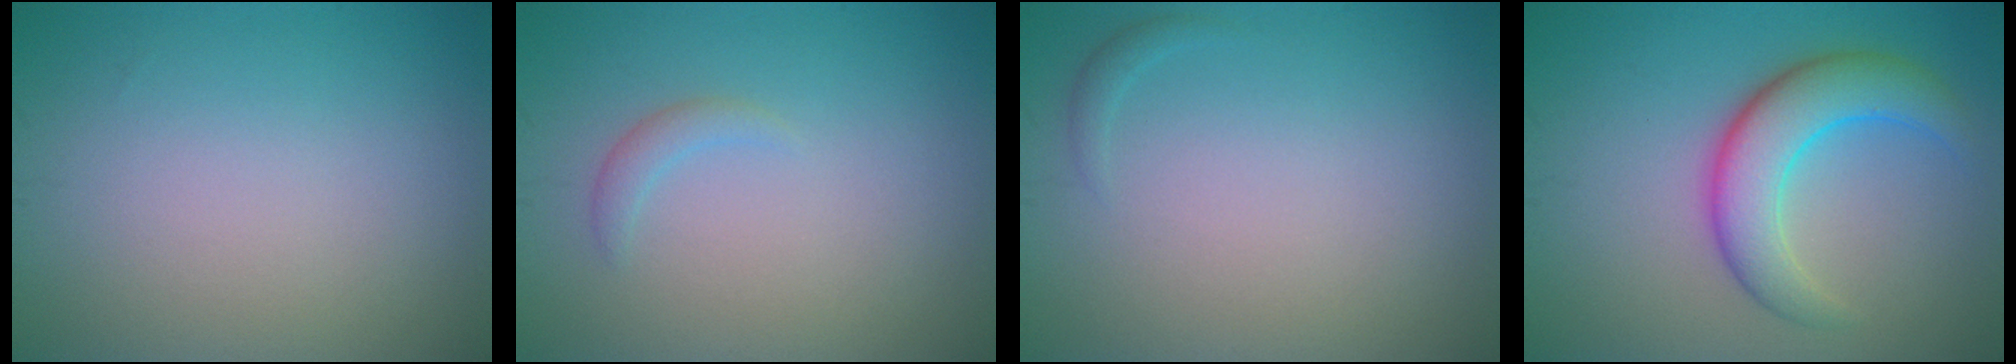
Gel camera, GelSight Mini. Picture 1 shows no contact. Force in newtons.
{"total": 1.1, "press": 1.1, "slide": 0.1}
{"total": 0.6, "press": 0.6, "slide": 0.1}
{"total": 5.7, "press": 5.7, "slide": 0.0}